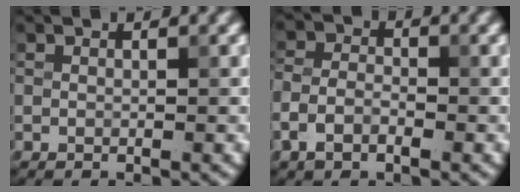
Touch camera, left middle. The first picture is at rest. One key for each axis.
{"total": 2.9, "fx": -1.5, "fy": 1.6, "fz": 1.9, "tx": -0.037, "ty": 0.003, "tz": -0.038}